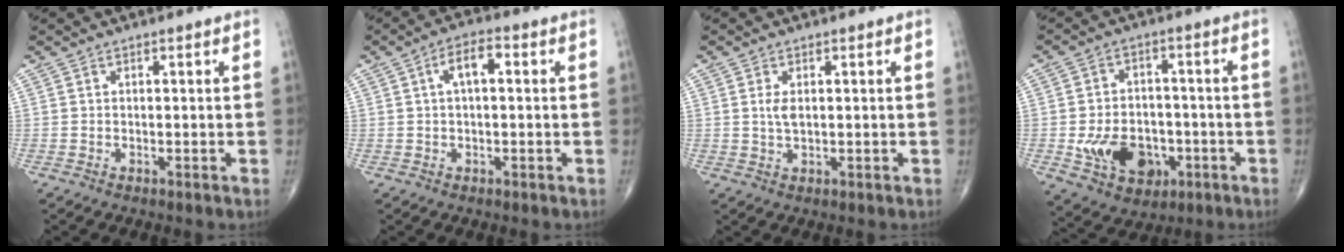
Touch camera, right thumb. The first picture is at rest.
{"total": 5.3, "force": [1.0, 2.3, 4.6], "torque": [-0.078, 0.017, 0.013]}
{"total": 2.8, "force": [0.5, 1.3, 2.3], "torque": [-0.048, -0.003, 0.013]}
{"total": 12.0, "force": [-3.4, 8.8, 7.4], "torque": [-0.091, 0.016, -0.045]}